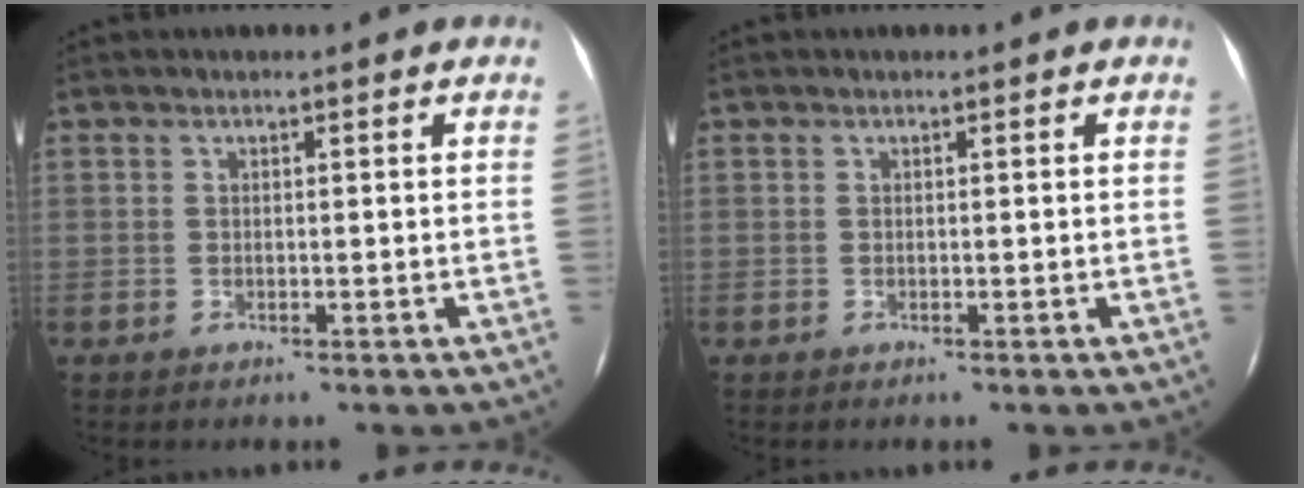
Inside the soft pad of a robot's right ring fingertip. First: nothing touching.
{"total": 0.0}